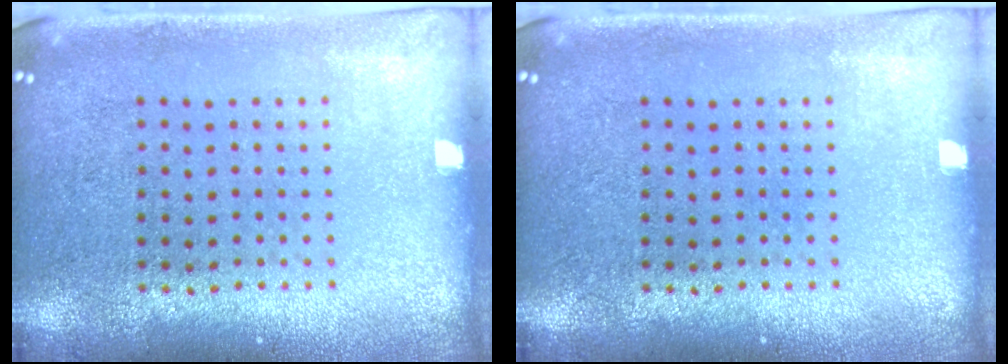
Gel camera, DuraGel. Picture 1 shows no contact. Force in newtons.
{"total": 0.0}